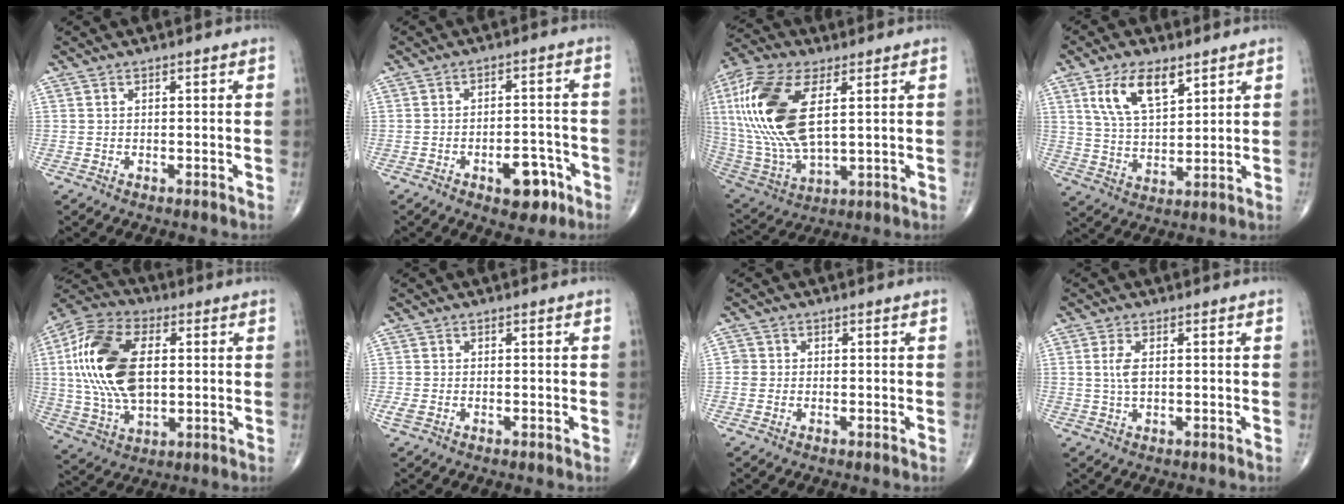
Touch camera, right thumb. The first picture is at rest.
{"total": 7.4, "force": [-3.7, 3.8, 5.1], "torque": [-0.047, 0.029, -0.047]}
{"total": 22.7, "force": [5.1, 10.8, 19.3], "torque": [-0.428, -0.017, 0.096]}
{"total": 10.7, "force": [5.6, 5.0, 7.6], "torque": [-0.128, -0.024, 0.113]}
{"total": 20.7, "force": [2.6, 11.8, 16.9], "torque": [-0.342, 0.000, 0.045]}
{"total": 1.3, "force": [-0.5, 0.7, 0.9], "torque": [-0.034, -0.001, -0.010]}
{"total": 1.7, "force": [-0.1, 1.7, 0.3], "torque": [0.004, 0.006, -0.004]}
{"total": 3.1, "force": [0.5, 1.4, 2.7], "torque": [-0.065, -0.002, 0.011]}